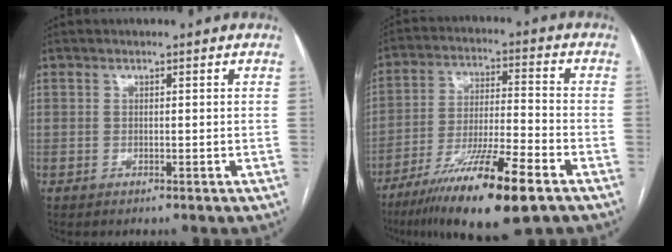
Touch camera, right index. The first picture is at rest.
{"total": 16.6, "force": [-10.2, 1.3, 13.0], "torque": [-0.233, -0.037, -0.177]}